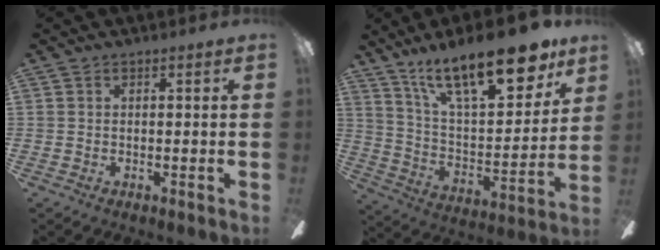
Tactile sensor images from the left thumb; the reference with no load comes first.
{"total": 23.9, "force": [16.1, 9.0, 15.3], "torque": [-0.229, -0.096, 0.270]}